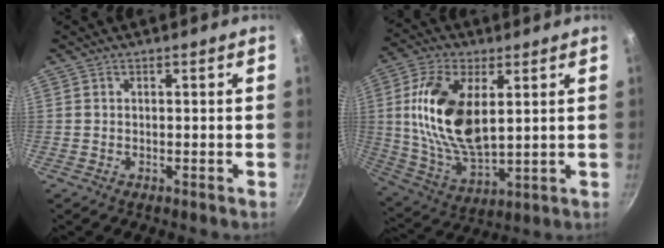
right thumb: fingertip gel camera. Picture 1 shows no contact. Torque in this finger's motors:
{"motor_torque": [2.02, 2.28, 1.87, -0.10, 0.65]}